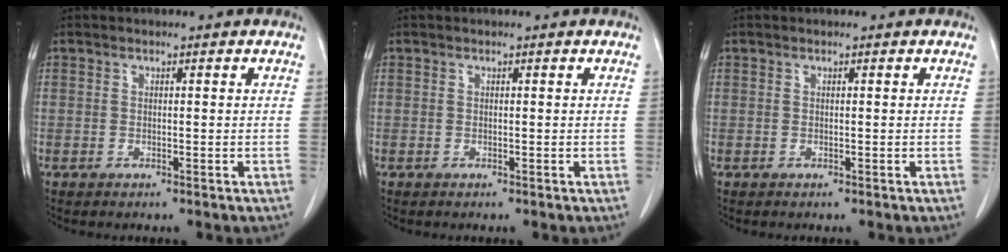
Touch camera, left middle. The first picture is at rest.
{"total": 0.0}
{"total": 0.0}